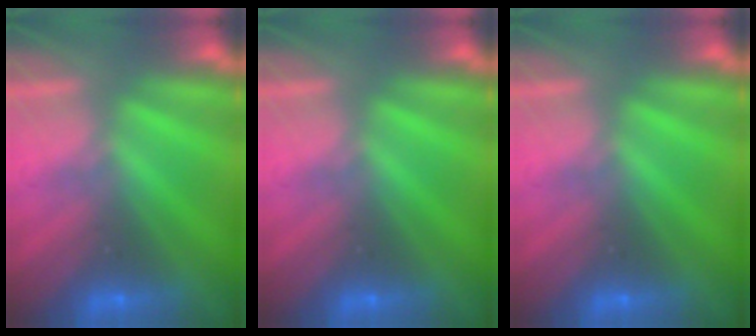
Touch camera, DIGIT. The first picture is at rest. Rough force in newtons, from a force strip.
{"total": 0.0}
{"total": 0.0}